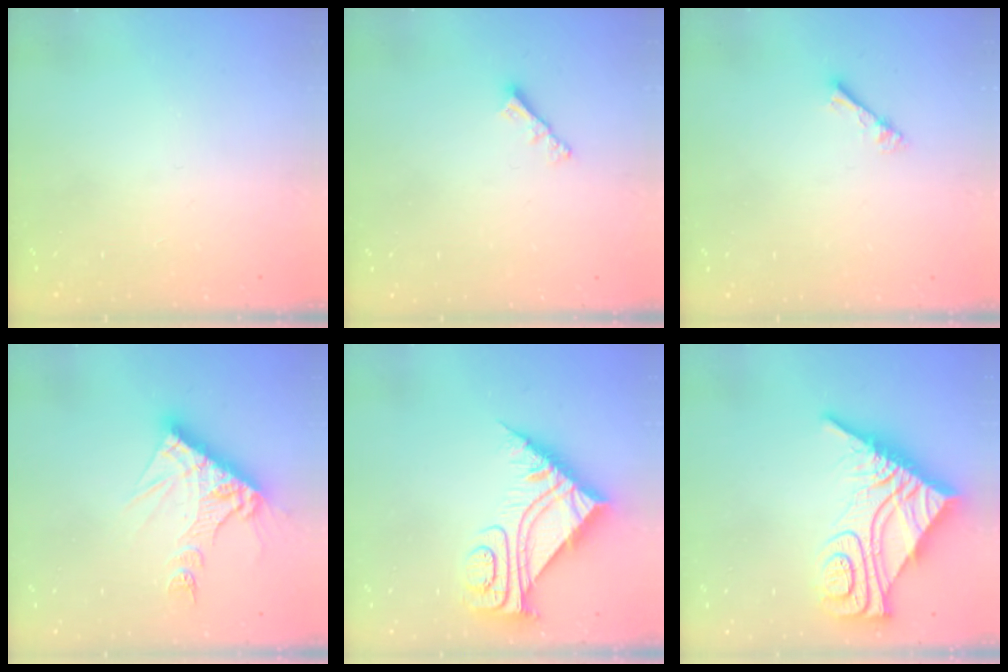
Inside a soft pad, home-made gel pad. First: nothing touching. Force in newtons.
{"total": 2.9, "press": 2.9, "slide": 0.3}
{"total": 2.3, "press": 2.3, "slide": 0.3}
{"total": 12.9, "press": 12.8, "slide": 1.3}
{"total": 10.7, "press": 10.7, "slide": 1.0}
{"total": 18.8, "press": 18.7, "slide": 1.5}